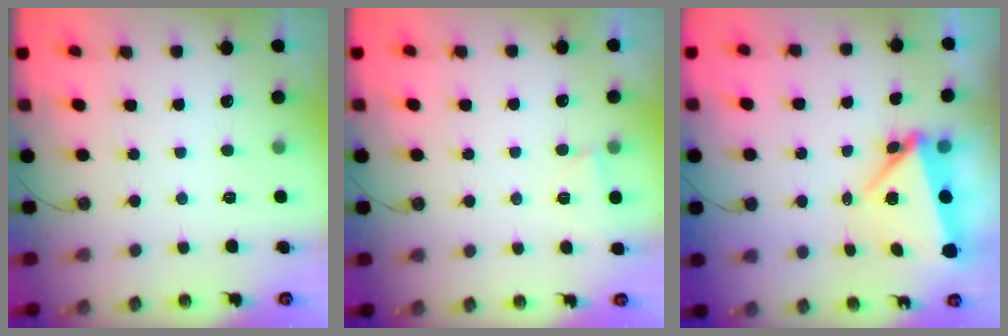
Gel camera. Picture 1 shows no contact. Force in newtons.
{"total": 2.5, "press": 2.5, "slide": 0.4}
{"total": 5.1, "press": 4.8, "slide": 1.6}